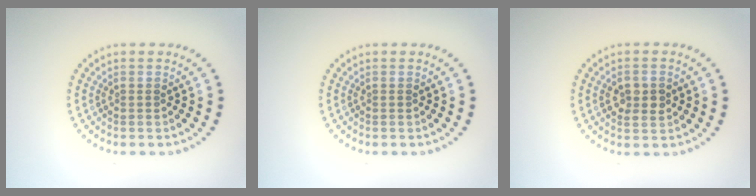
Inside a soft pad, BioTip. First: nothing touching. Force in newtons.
{"total": 0.0}
{"total": 2.3, "press": 2.3, "slide": 0.2}